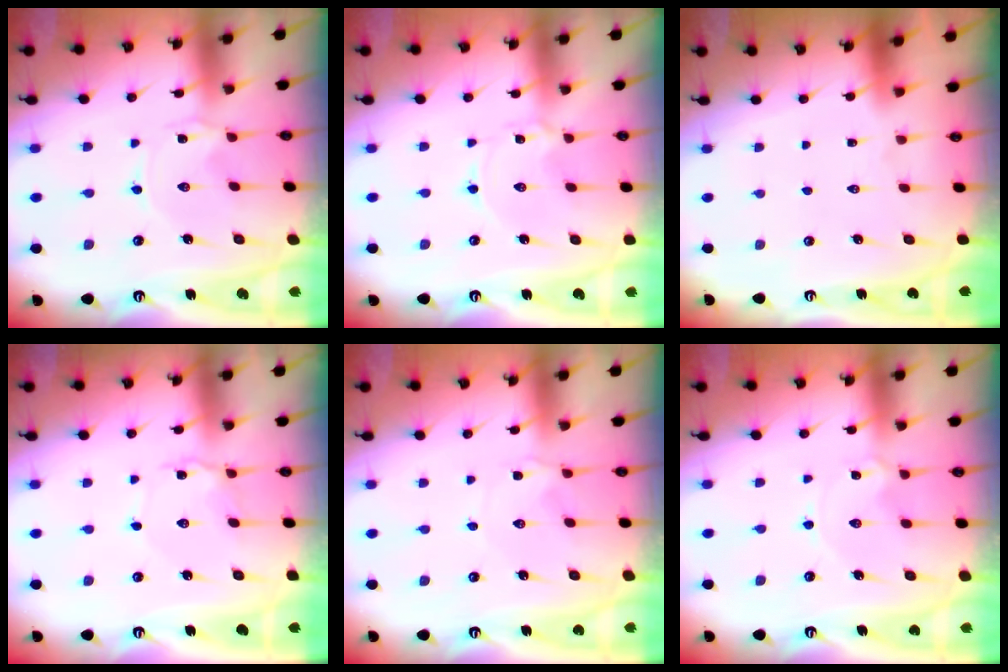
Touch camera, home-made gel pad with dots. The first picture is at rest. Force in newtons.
{"total": 1.2, "press": 1.2, "slide": 0.3}
{"total": 1.6, "press": 1.6, "slide": 0.1}
{"total": 4.9, "press": 4.8, "slide": 0.4}
{"total": 1.2, "press": 1.1, "slide": 0.2}
{"total": 1.8, "press": 1.8, "slide": 0.3}